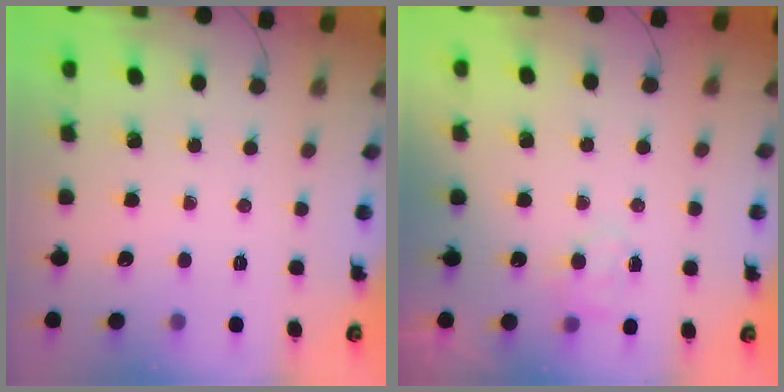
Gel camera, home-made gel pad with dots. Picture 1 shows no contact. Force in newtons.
{"total": 5.2, "press": 5.1, "slide": 1.2}